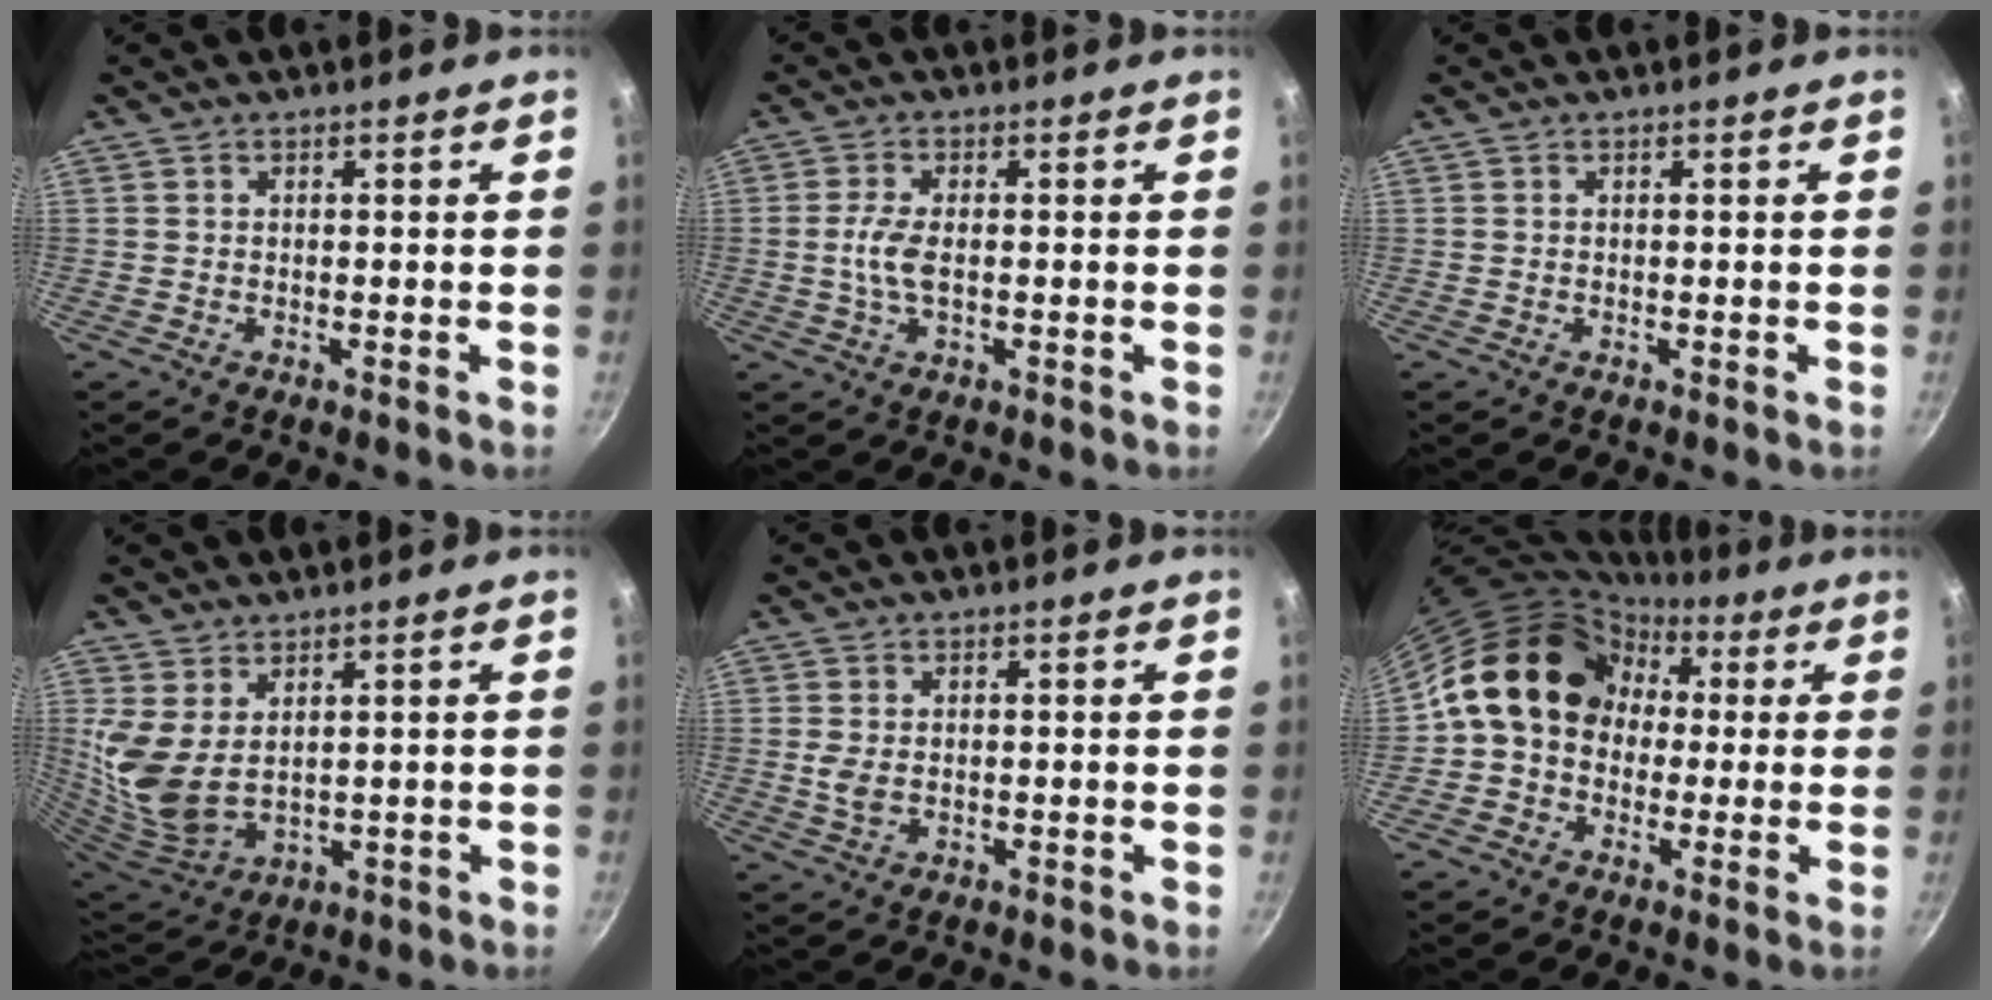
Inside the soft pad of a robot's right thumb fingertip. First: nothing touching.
{"total": 4.7, "force": [-0.3, 2.0, 4.2], "torque": [-0.097, 0.003, -0.010]}
{"total": 0.0}
{"total": 9.6, "force": [3.8, 5.5, 6.9], "torque": [-0.134, -0.041, 0.091]}
{"total": 1.0, "force": [0.2, 0.7, 0.8], "torque": [-0.017, -0.001, 0.005]}
{"total": 15.2, "force": [2.5, 12.4, 8.4], "torque": [-0.100, 0.040, 0.026]}